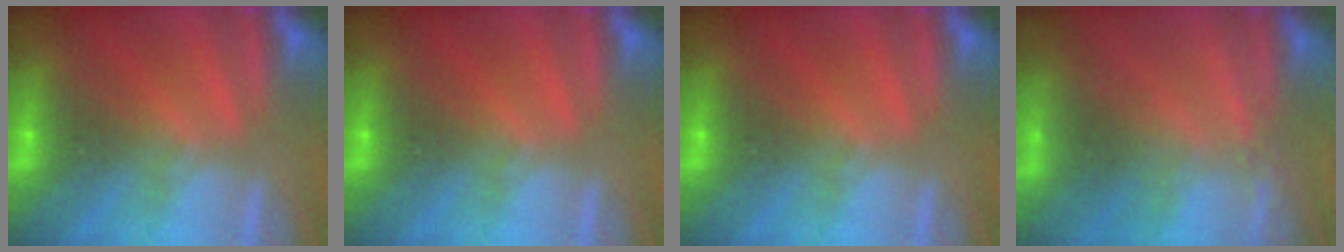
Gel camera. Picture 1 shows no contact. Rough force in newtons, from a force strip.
{"total": 0.0}
{"total": 0.0}
{"total": 2.0}